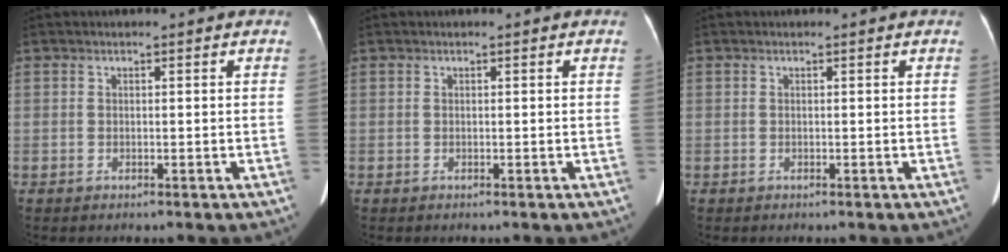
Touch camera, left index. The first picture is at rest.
{"total": 0.0}
{"total": 0.0}